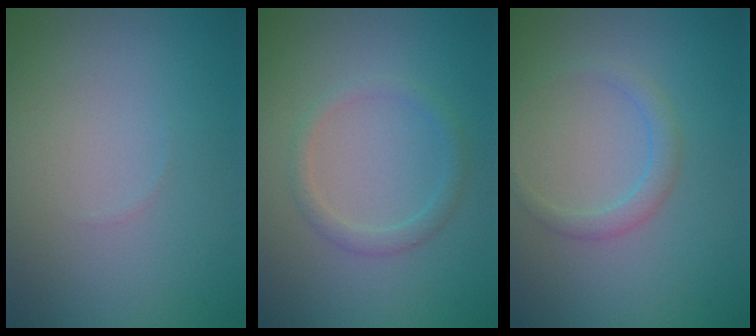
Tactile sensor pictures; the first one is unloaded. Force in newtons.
{"total": 1.6, "press": 1.6, "slide": 0.0}
{"total": 1.6, "press": 1.6, "slide": 0.0}